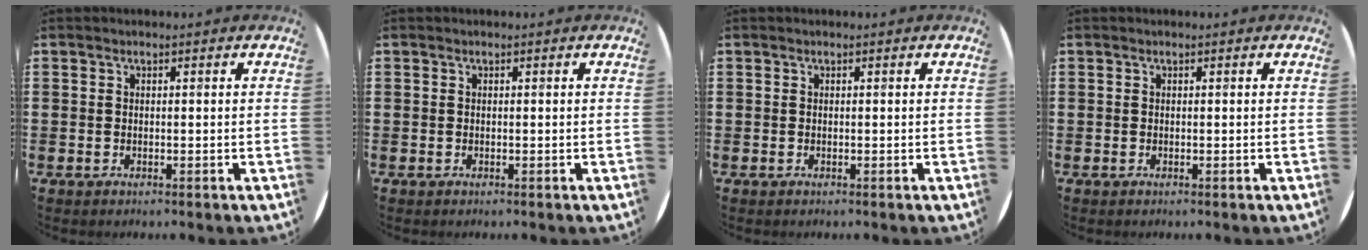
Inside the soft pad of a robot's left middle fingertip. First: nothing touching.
{"total": 0.0}
{"total": 0.0}
{"total": 0.0}